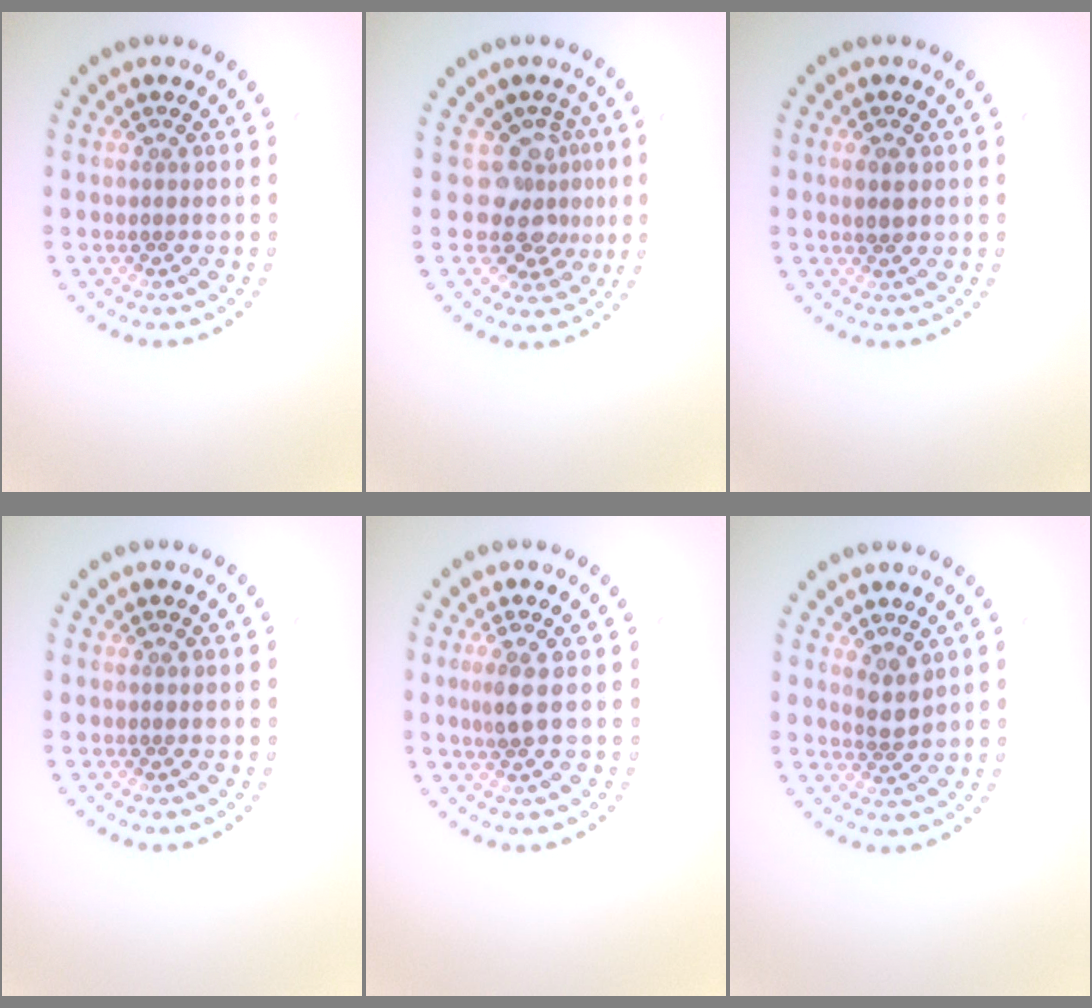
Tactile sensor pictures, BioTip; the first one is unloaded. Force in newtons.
{"total": 3.6, "press": 2.4, "slide": 2.7}
{"total": 1.5, "press": 1.5, "slide": 0.3}
{"total": 0.0}
{"total": 1.8, "press": 1.5, "slide": 1.1}
{"total": 1.8, "press": 1.4, "slide": 1.1}